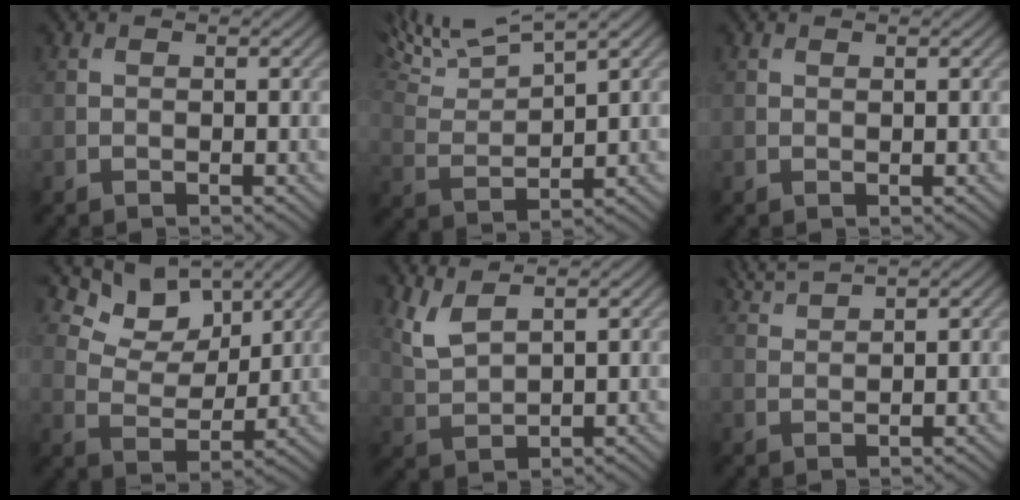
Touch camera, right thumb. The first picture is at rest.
{"total": 10.5, "force": [8.0, 2.0, 6.4], "torque": [-0.138, 0.020, 0.139]}
{"total": 0.0}
{"total": 8.2, "force": [5.6, 4.3, 4.2], "torque": [-0.082, -0.009, 0.114]}
{"total": 4.0, "force": [2.8, 1.2, 2.6], "torque": [-0.076, 0.001, 0.068]}
{"total": 3.5, "force": [3.1, 0.3, 1.6], "torque": [-0.033, 0.013, 0.064]}